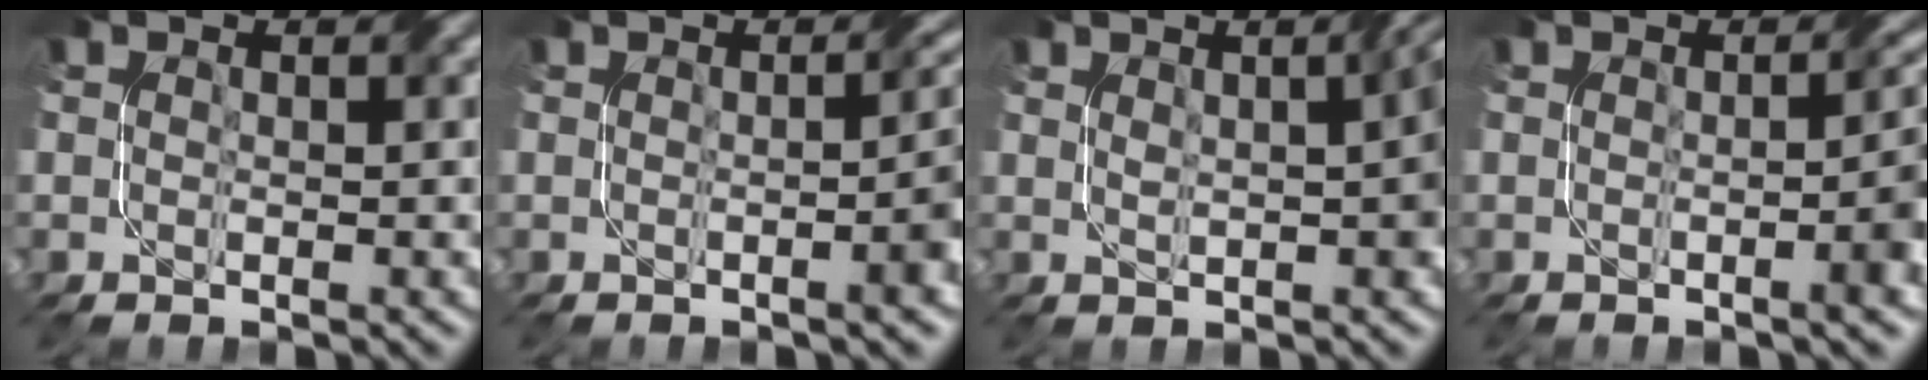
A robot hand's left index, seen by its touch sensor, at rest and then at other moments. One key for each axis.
{"total": 4.5, "fx": -0.5, "fy": 1.4, "fz": 4.2, "tx": -0.030, "ty": 0.009, "tz": -0.006}
{"total": 4.5, "fx": 1.1, "fy": 1.3, "fz": 4.2, "tx": -0.044, "ty": 0.014, "tz": 0.013}
{"total": 5.0, "fx": -0.6, "fy": 1.5, "fz": 4.8, "tx": -0.042, "ty": 0.007, "tz": -0.008}